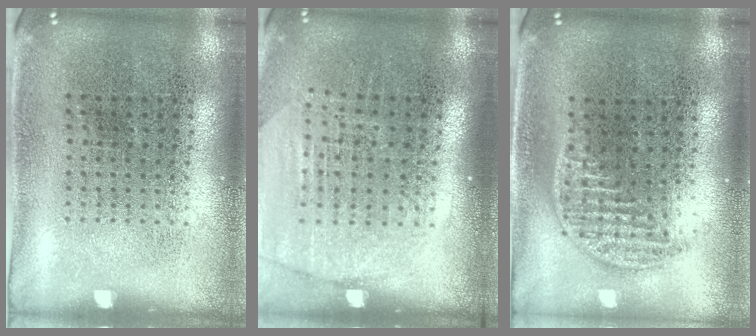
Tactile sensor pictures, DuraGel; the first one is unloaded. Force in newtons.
{"total": 1.8, "press": 1.6, "slide": 0.7}
{"total": 1.3, "press": 1.1, "slide": 0.5}